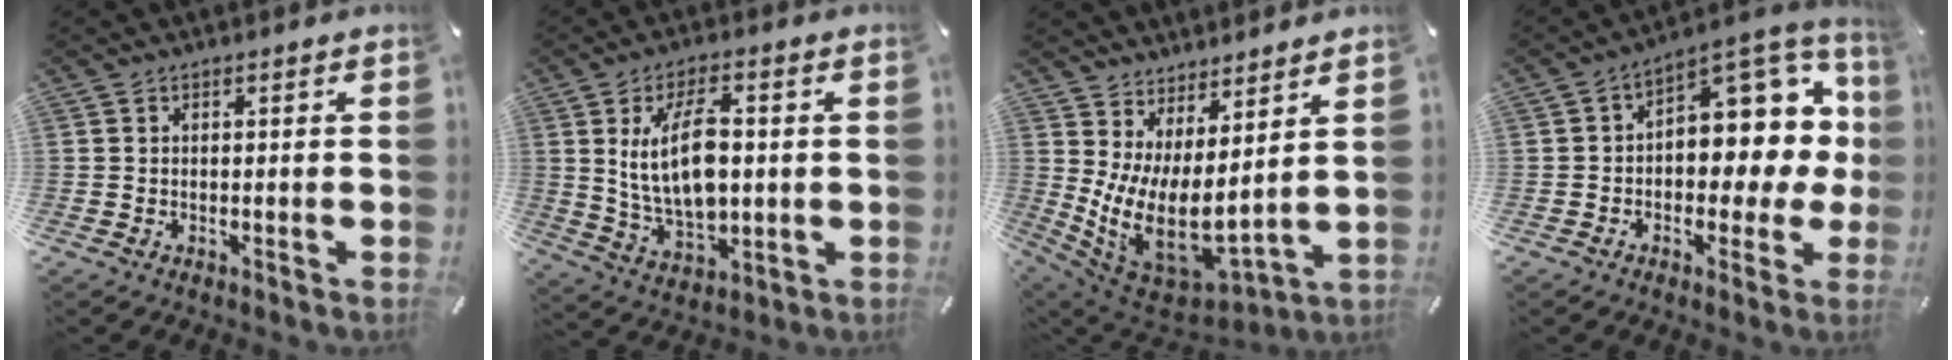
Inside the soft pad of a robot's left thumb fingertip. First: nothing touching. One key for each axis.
{"total": 13.5, "fx": 1.9, "fy": 7.2, "fz": 11.3, "tx": -0.233, "ty": -0.005, "tz": 0.029}
{"total": 11.4, "fx": 0.5, "fy": 5.6, "fz": 9.9, "tx": -0.198, "ty": -0.053, "tz": 0.019}
{"total": 10.6, "fx": 2.7, "fy": 7.2, "fz": 7.4, "tx": -0.079, "ty": -0.040, "tz": 0.048}